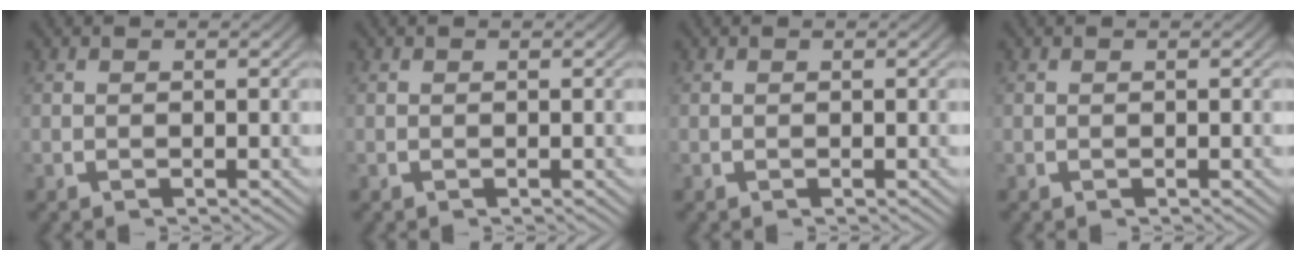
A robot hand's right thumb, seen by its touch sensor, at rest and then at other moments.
{"total": 0.0}
{"total": 0.0}
{"total": 0.0}